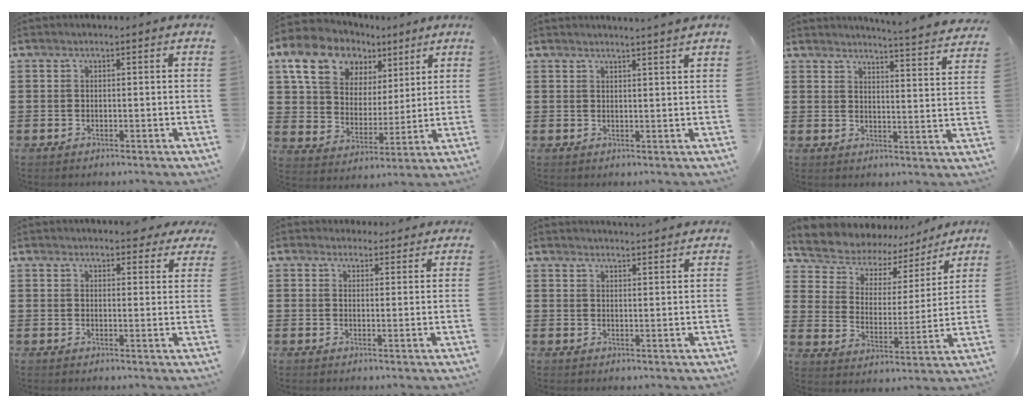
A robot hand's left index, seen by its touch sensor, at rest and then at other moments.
{"total": 11.8, "force": [7.4, 8.2, 4.1], "torque": [-0.107, -0.023, 0.140]}
{"total": 2.1, "force": [2.0, -0.6, 0.5], "torque": [-0.014, -0.003, 0.039]}
{"total": 4.2, "force": [4.0, -0.9, 0.8], "torque": [-0.026, -0.036, 0.064]}
{"total": 3.4, "force": [3.2, 0.8, 0.8], "torque": [-0.010, -0.010, 0.057]}
{"total": 3.0, "force": [2.7, 1.3, 0.0], "torque": [-0.003, -0.005, 0.050]}
{"total": 3.0, "force": [3.0, -0.3, -0.1], "torque": [0.001, -0.020, 0.053]}
{"total": 5.3, "force": [4.4, 2.9, 0.0], "torque": [-0.040, -0.036, 0.071]}